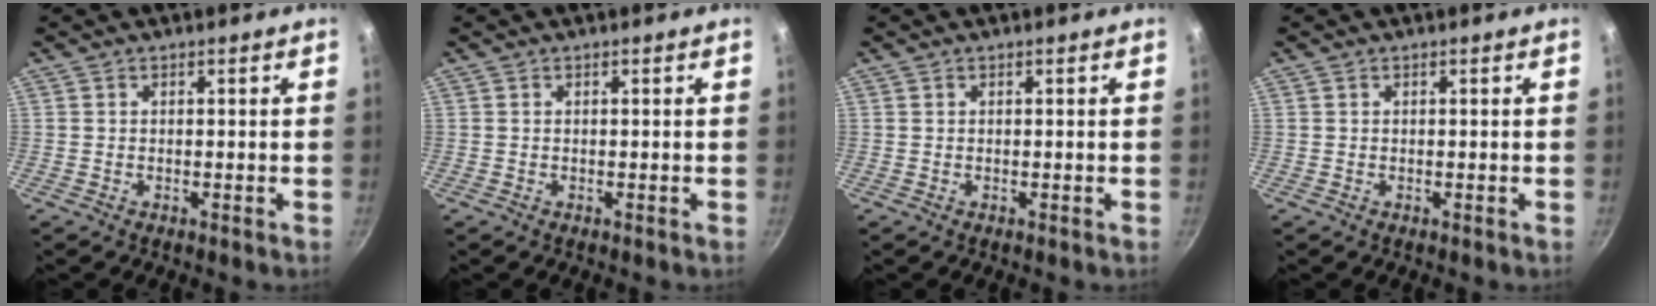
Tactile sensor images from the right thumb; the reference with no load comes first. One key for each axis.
{"total": 0.0}
{"total": 0.0}
{"total": 0.0}